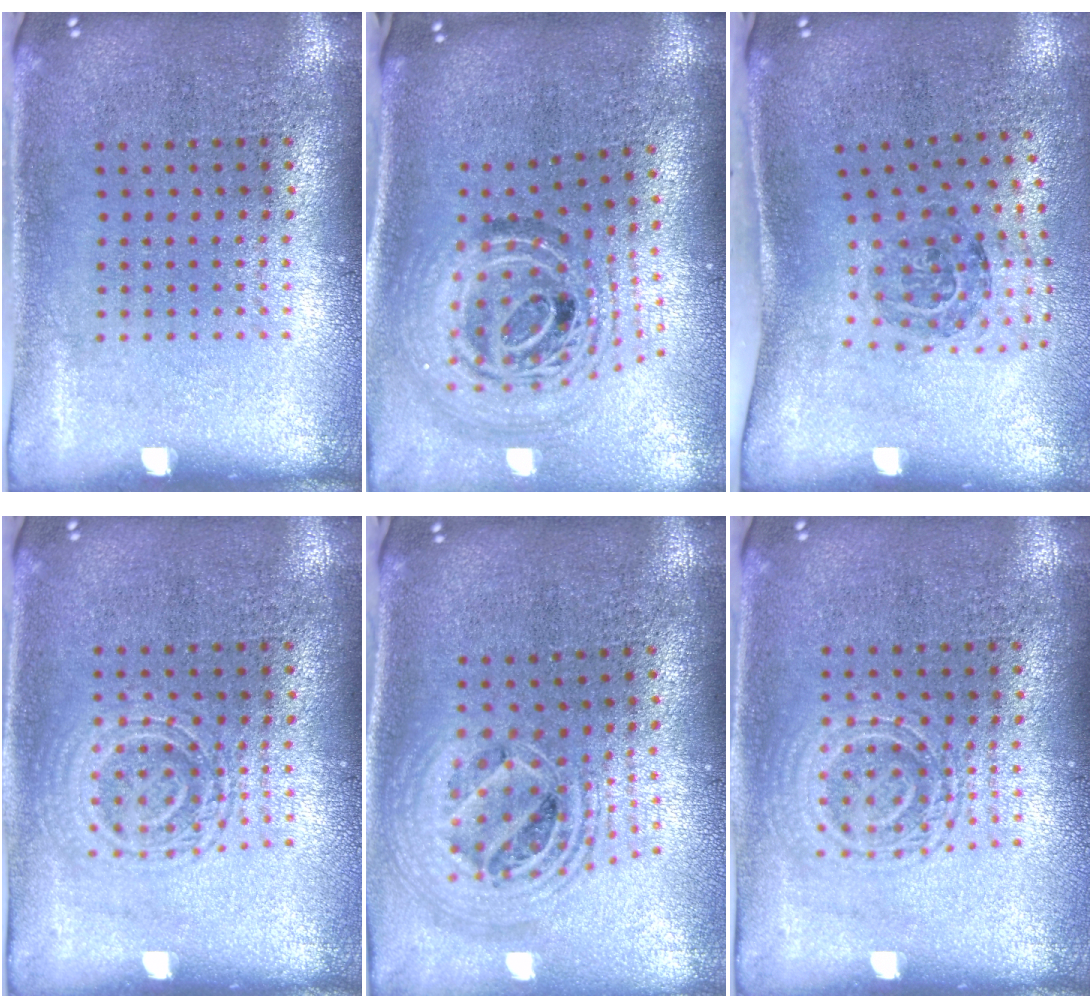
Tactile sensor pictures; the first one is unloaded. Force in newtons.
{"total": 2.1, "press": 1.7, "slide": 1.3}
{"total": 1.5, "press": 1.2, "slide": 1.0}
{"total": 2.5, "press": 2.5, "slide": 0.5}
{"total": 2.2, "press": 1.8, "slide": 1.3}
{"total": 2.5, "press": 2.5, "slide": 0.5}